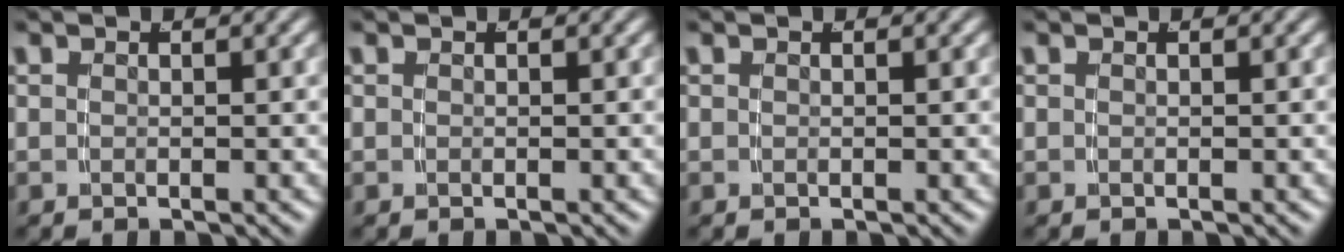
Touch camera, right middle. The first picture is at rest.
{"total": 0.0}
{"total": 0.0}
{"total": 0.0}